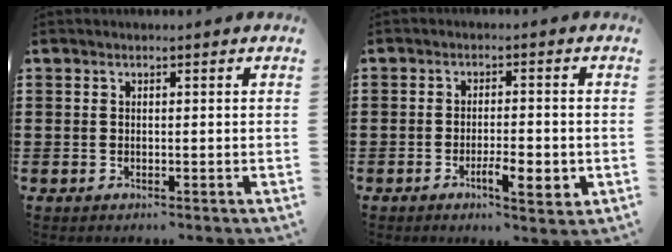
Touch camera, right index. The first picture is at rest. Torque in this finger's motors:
{"motor_torque": [0.21, 0.05, 0.39, 0.03]}